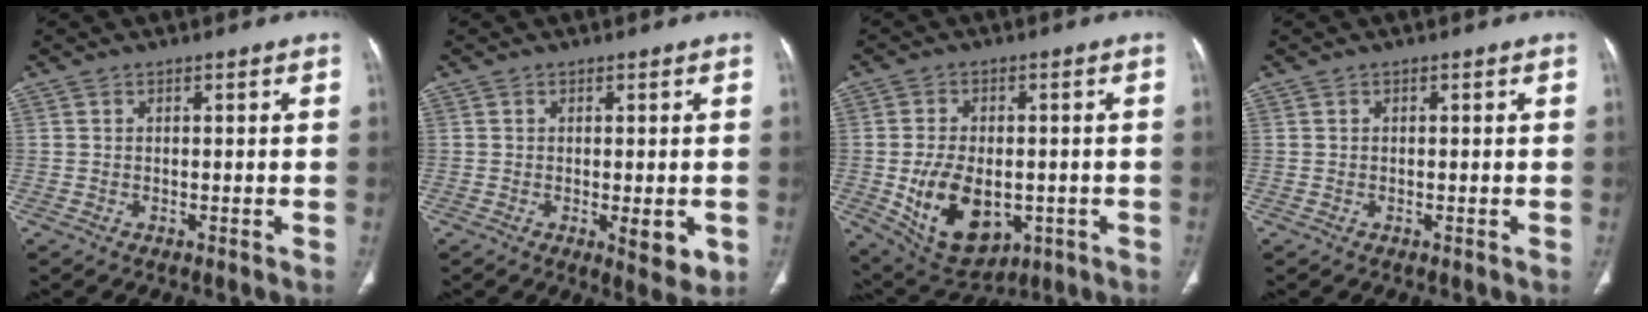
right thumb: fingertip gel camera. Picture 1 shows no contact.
{"total": 5.2, "force": [-1.2, 1.9, 4.7], "torque": [-0.056, -0.012, -0.010]}
{"total": 12.7, "force": [-2.7, 8.1, 9.3], "torque": [-0.134, -0.001, -0.019]}
{"total": 0.0}